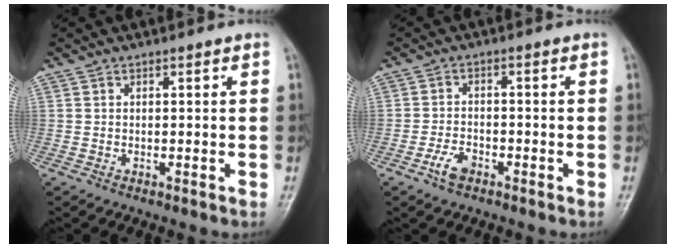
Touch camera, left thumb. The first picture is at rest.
{"total": 3.6, "force": [-2.2, 1.9, 2.1], "torque": [-0.039, 0.013, -0.043]}